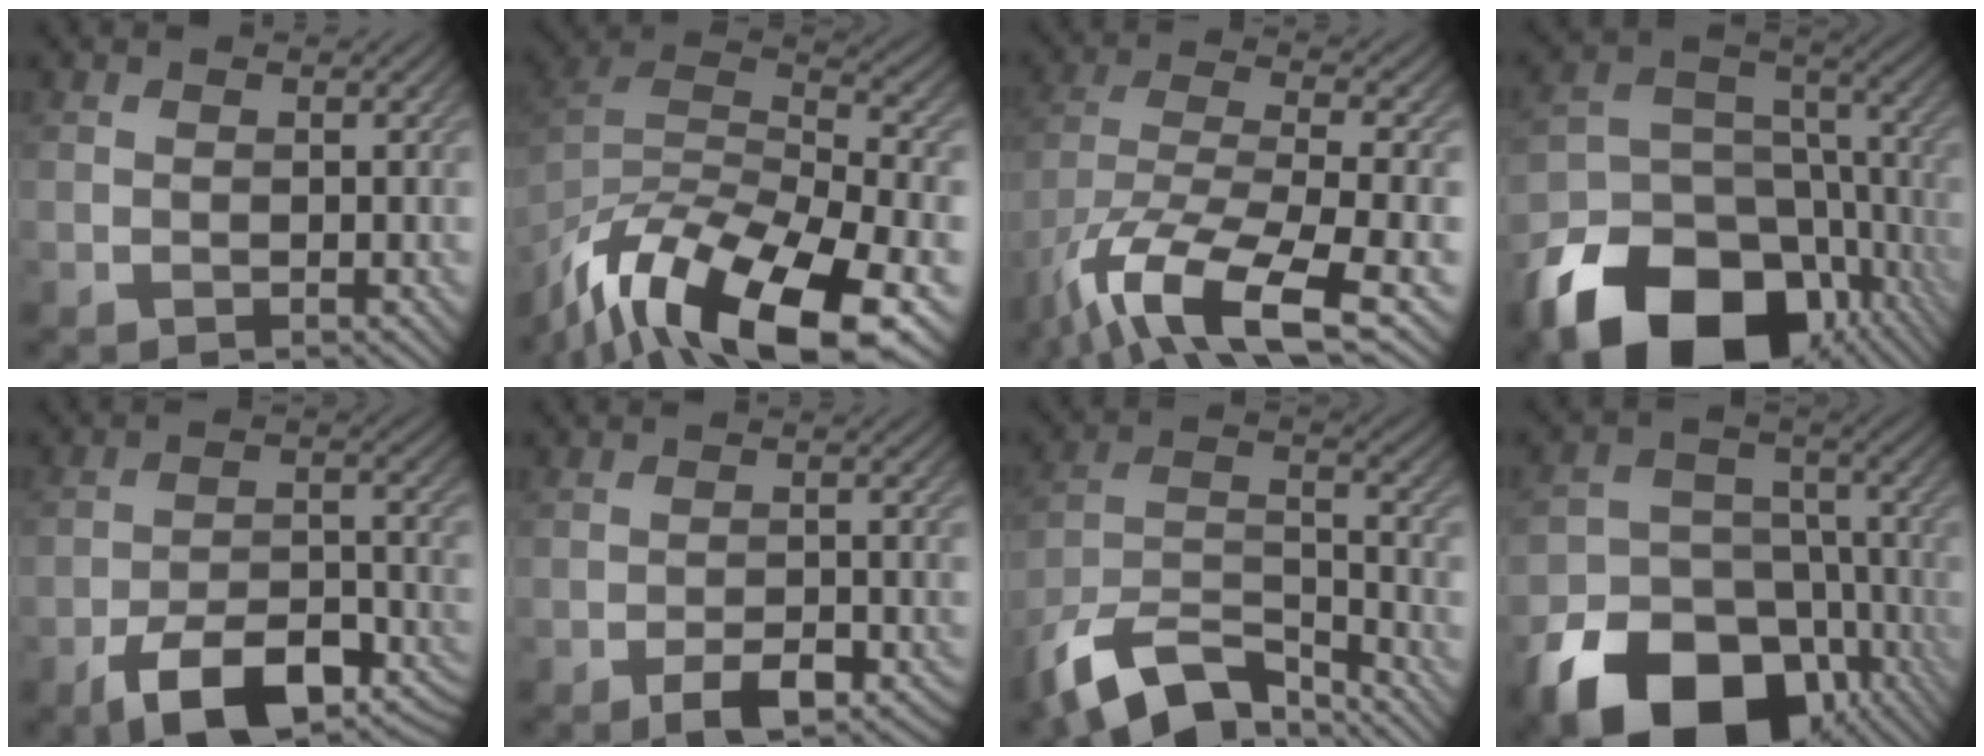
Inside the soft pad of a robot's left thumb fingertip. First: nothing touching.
{"total": 17.8, "force": [-12.5, 5.9, 11.2], "torque": [-0.252, -0.020, -0.203]}
{"total": 13.6, "force": [-7.9, 4.1, 10.3], "torque": [-0.212, -0.016, -0.148]}
{"total": 20.2, "force": [-11.2, 13.5, 10.0], "torque": [-0.213, -0.048, -0.167]}
{"total": 11.3, "force": [-7.1, 4.7, 7.4], "torque": [-0.120, -0.007, -0.117]}
{"total": 4.3, "force": [-2.7, 1.5, 3.0], "torque": [-0.045, 0.003, -0.040]}
{"total": 12.3, "force": [-9.6, 4.4, 6.4], "torque": [-0.124, -0.009, -0.184]}
{"total": 19.1, "force": [-10.8, 13.2, 8.5], "torque": [-0.170, -0.054, -0.170]}